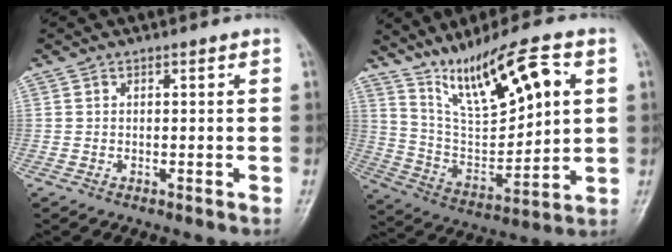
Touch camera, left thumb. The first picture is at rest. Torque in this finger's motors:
{"motor_torque": [1.25, 1.11, 1.33, -1.44, 0.38]}